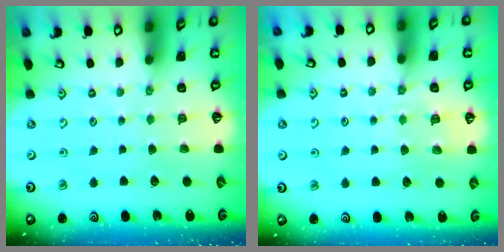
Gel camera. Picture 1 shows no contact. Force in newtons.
{"total": 5.1, "press": 5.1, "slide": 0.8}